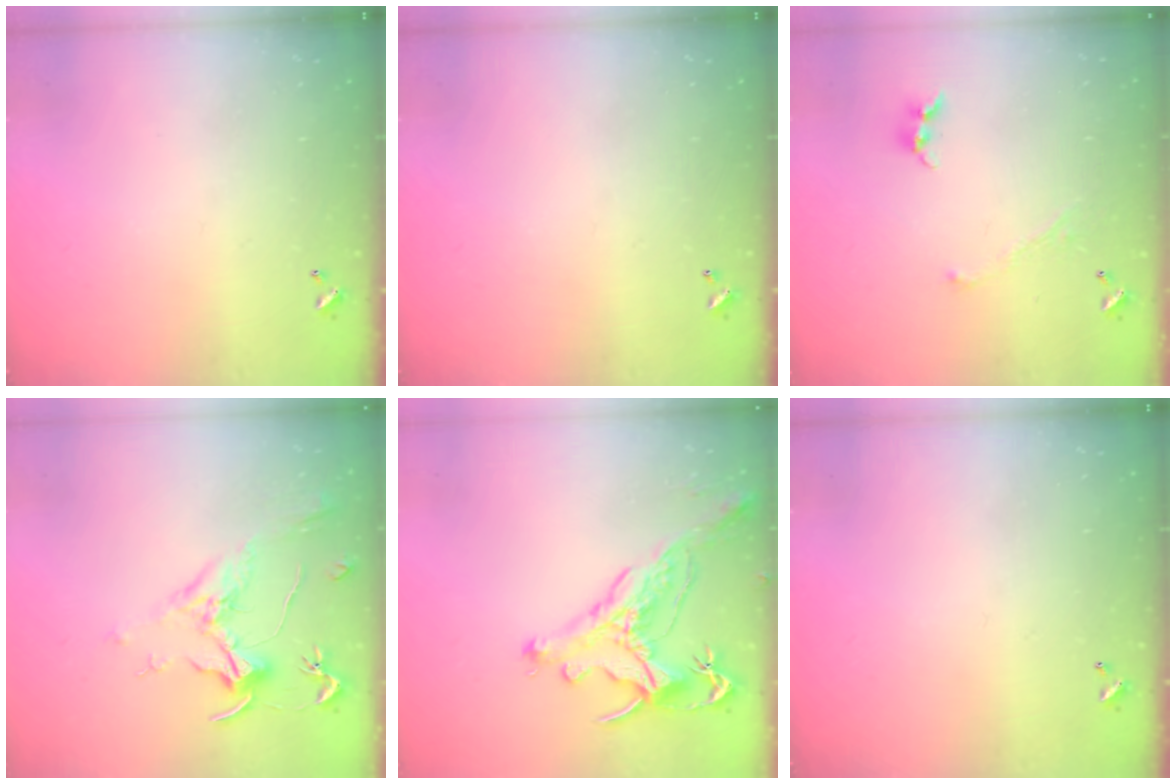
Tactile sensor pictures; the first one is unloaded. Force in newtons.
{"total": 0.0}
{"total": 1.3, "press": 1.2, "slide": 0.5}
{"total": 1.9, "press": 1.7, "slide": 0.9}
{"total": 1.2, "press": 0.9, "slide": 0.9}
{"total": 0.0}